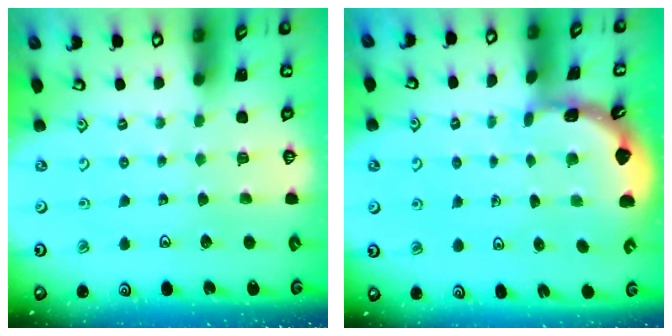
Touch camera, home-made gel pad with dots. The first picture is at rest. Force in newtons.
{"total": 1.6, "press": 1.6, "slide": 0.2}